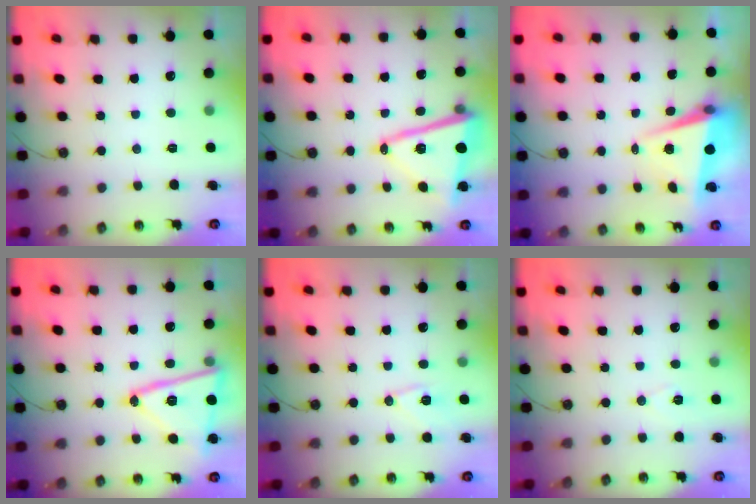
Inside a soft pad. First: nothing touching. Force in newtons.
{"total": 14.9, "press": 14.8, "slide": 1.8}
{"total": 6.3, "press": 4.6, "slide": 4.2}
{"total": 18.1, "press": 18.1, "slide": 1.0}
{"total": 9.5, "press": 9.5, "slide": 0.7}
{"total": 7.6, "press": 6.2, "slide": 4.4}